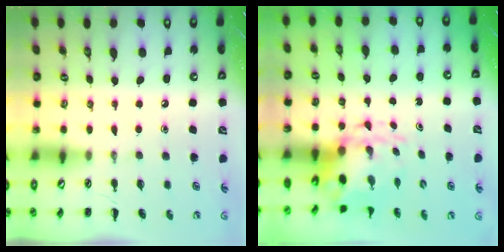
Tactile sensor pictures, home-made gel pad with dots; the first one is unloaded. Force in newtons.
{"total": 5.9, "press": 5.8, "slide": 1.1}